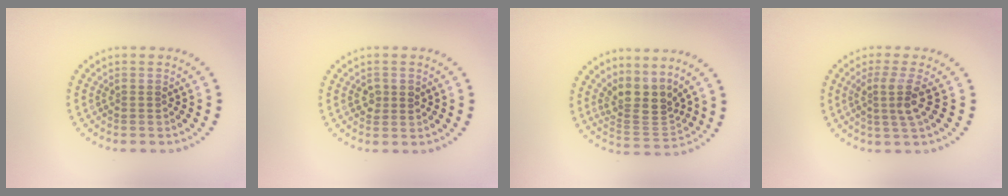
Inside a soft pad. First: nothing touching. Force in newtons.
{"total": 1.4, "press": 1.4, "slide": 0.2}
{"total": 3.9, "press": 2.9, "slide": 2.5}
{"total": 2.7, "press": 1.9, "slide": 1.9}